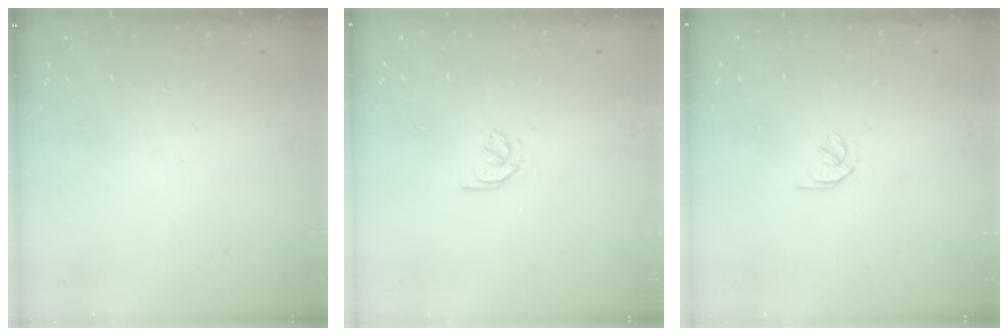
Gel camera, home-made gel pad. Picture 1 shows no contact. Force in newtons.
{"total": 2.9, "press": 2.8, "slide": 0.8}
{"total": 1.5, "press": 1.4, "slide": 0.5}